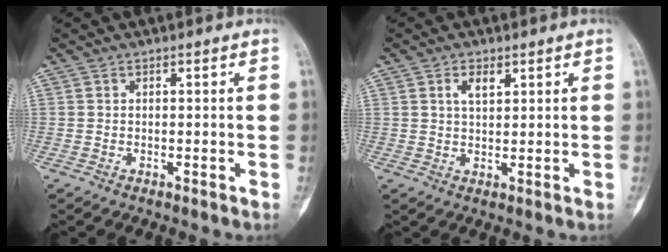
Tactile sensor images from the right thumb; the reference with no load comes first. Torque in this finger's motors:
{"motor_torque": [-0.43, 0.30, 0.19, -0.13, -0.07]}